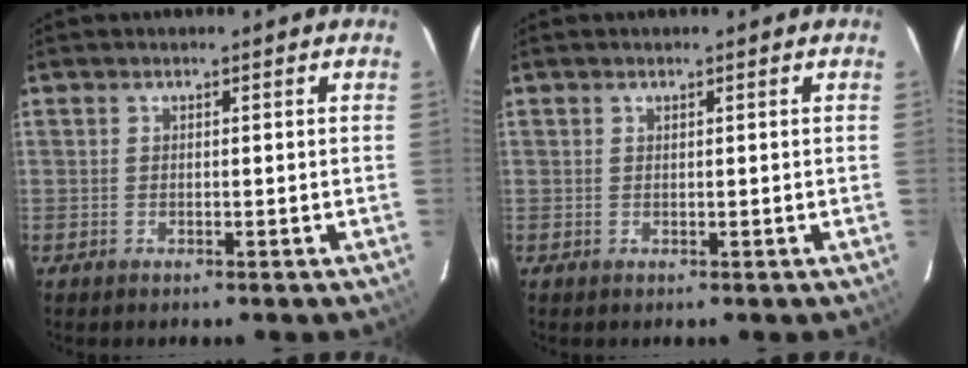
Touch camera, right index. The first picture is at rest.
{"total": 0.0}